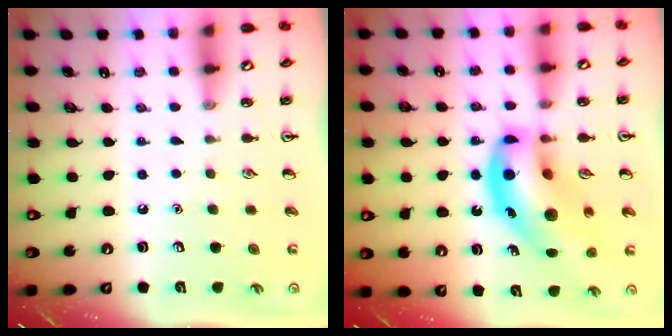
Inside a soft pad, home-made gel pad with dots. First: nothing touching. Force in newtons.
{"total": 19.0, "press": 18.2, "slide": 5.3}